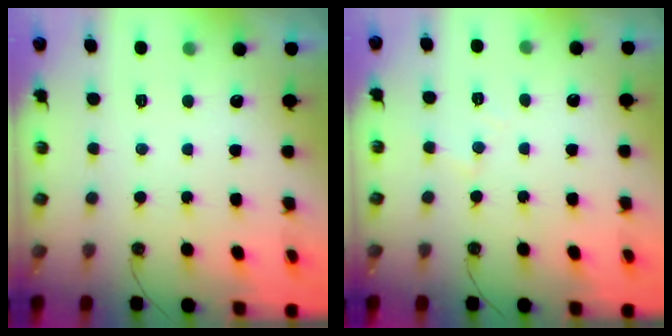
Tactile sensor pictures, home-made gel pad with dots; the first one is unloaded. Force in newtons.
{"total": 4.9, "press": 4.8, "slide": 0.8}